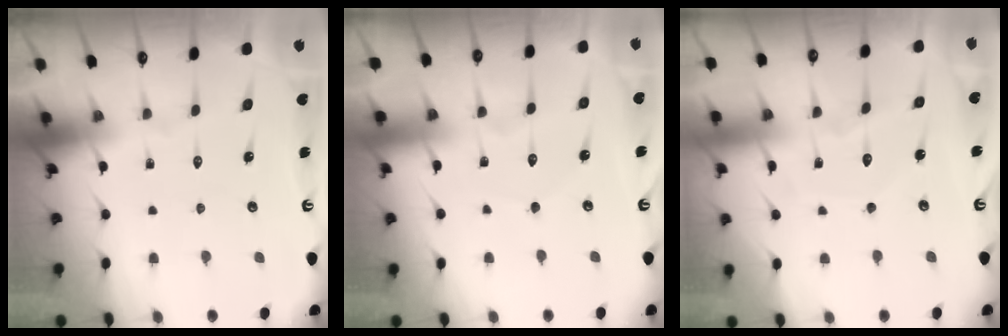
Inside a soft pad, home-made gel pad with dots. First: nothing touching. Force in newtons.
{"total": 3.0, "press": 3.0, "slide": 0.3}
{"total": 5.2, "press": 5.2, "slide": 0.7}